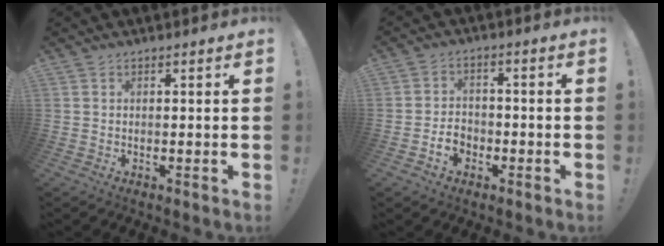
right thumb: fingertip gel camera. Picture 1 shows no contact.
{"total": 5.4, "force": [-2.9, 3.9, 2.2], "torque": [-0.044, 0.011, -0.052]}